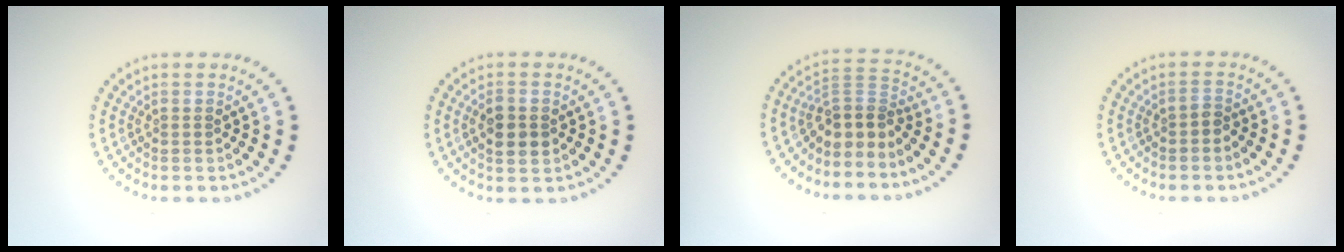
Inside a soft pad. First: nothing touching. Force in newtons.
{"total": 2.3, "press": 2.3, "slide": 0.3}
{"total": 3.3, "press": 2.4, "slide": 2.3}
{"total": 1.0, "press": 0.8, "slide": 0.6}